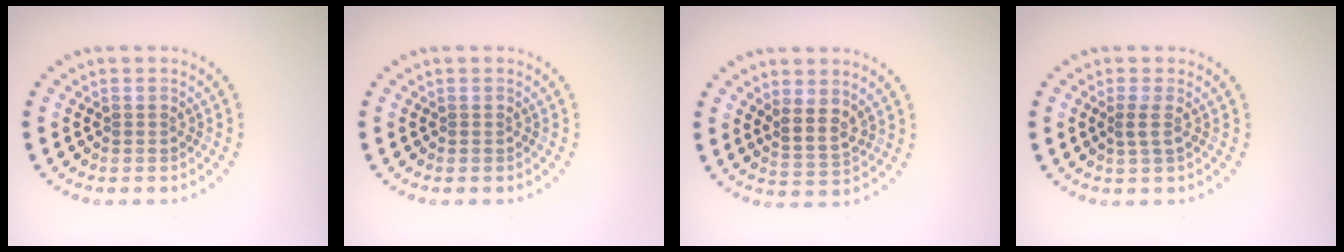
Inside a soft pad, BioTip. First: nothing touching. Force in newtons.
{"total": 0.0}
{"total": 2.4, "press": 1.9, "slide": 1.4}
{"total": 1.0, "press": 0.8, "slide": 0.6}